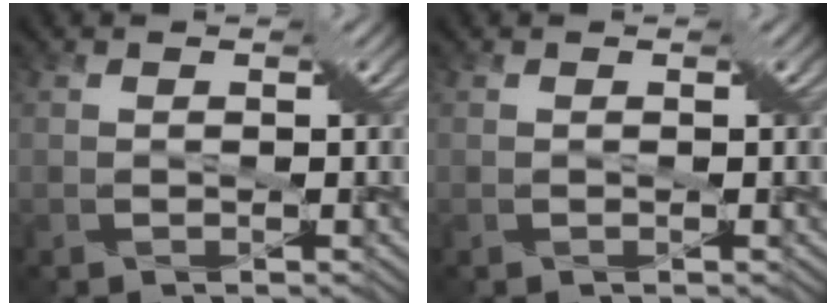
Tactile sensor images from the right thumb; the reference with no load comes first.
{"total": 0.0}